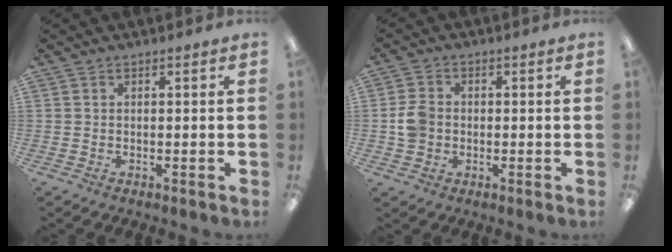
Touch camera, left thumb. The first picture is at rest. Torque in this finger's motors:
{"motor_torque": [-0.39, 0.56, 0.38, -0.28, 0.03]}